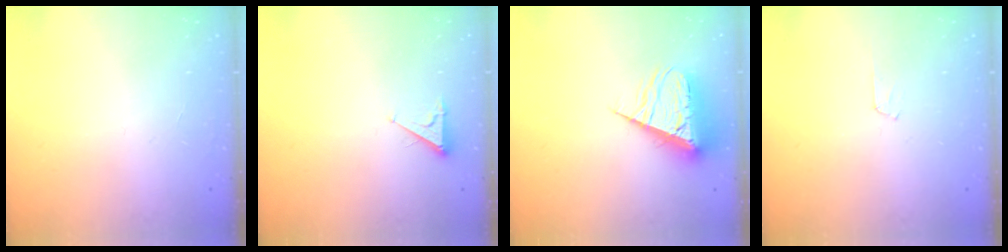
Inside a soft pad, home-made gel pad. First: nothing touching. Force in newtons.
{"total": 3.0, "press": 3.0, "slide": 0.5}
{"total": 10.2, "press": 10.2, "slide": 0.6}
{"total": 3.9, "press": 3.9, "slide": 0.5}